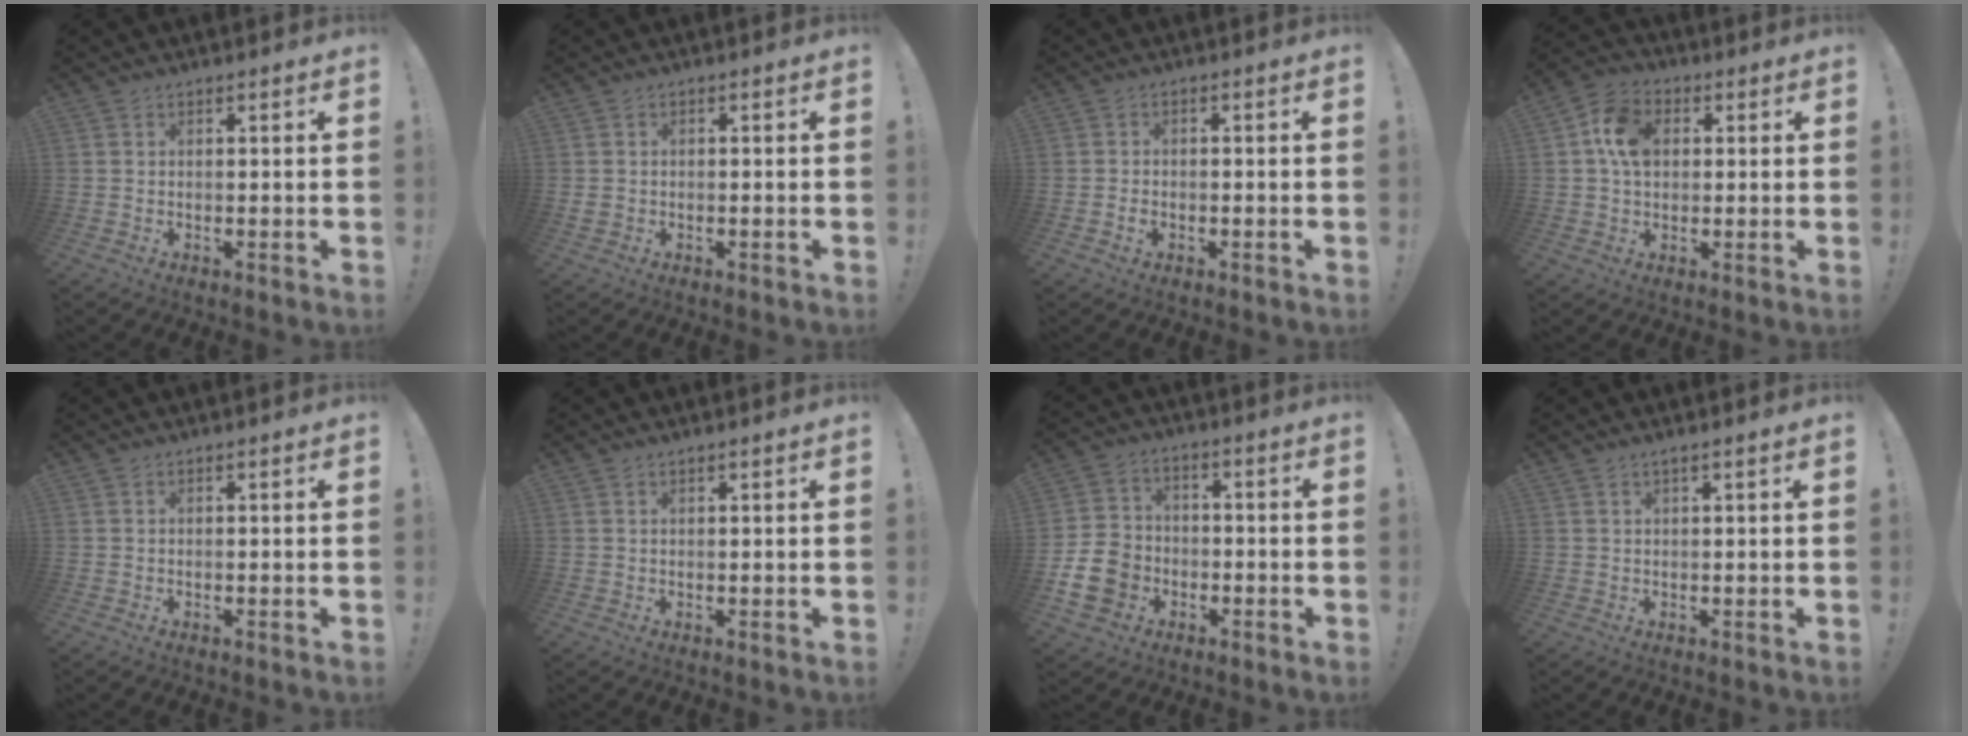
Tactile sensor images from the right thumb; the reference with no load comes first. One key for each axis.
{"total": 1.5, "fx": -0.8, "fy": 1.1, "fz": 0.7, "tx": -0.013, "ty": 0.004, "tz": -0.013}
{"total": 2.0, "fx": -1.2, "fy": 1.2, "fz": 1.0, "tx": -0.017, "ty": 0.006, "tz": -0.020}
{"total": 10.4, "fx": 2.1, "fy": 7.7, "fz": 6.6, "tx": -0.119, "ty": 0.017, "tz": 0.044}
{"total": 0.0}
{"total": 0.8, "fx": 0.7, "fy": -0.2, "fz": 0.4, "tx": -0.005, "ty": -0.001, "tz": 0.012}
{"total": 12.4, "fx": -5.1, "fy": 9.9, "fz": 5.5, "tx": -0.108, "ty": 0.043, "tz": -0.091}
{"total": 1.4, "fx": 0.8, "fy": -0.3, "fz": 1.1, "tx": -0.017, "ty": -0.002, "tz": 0.014}